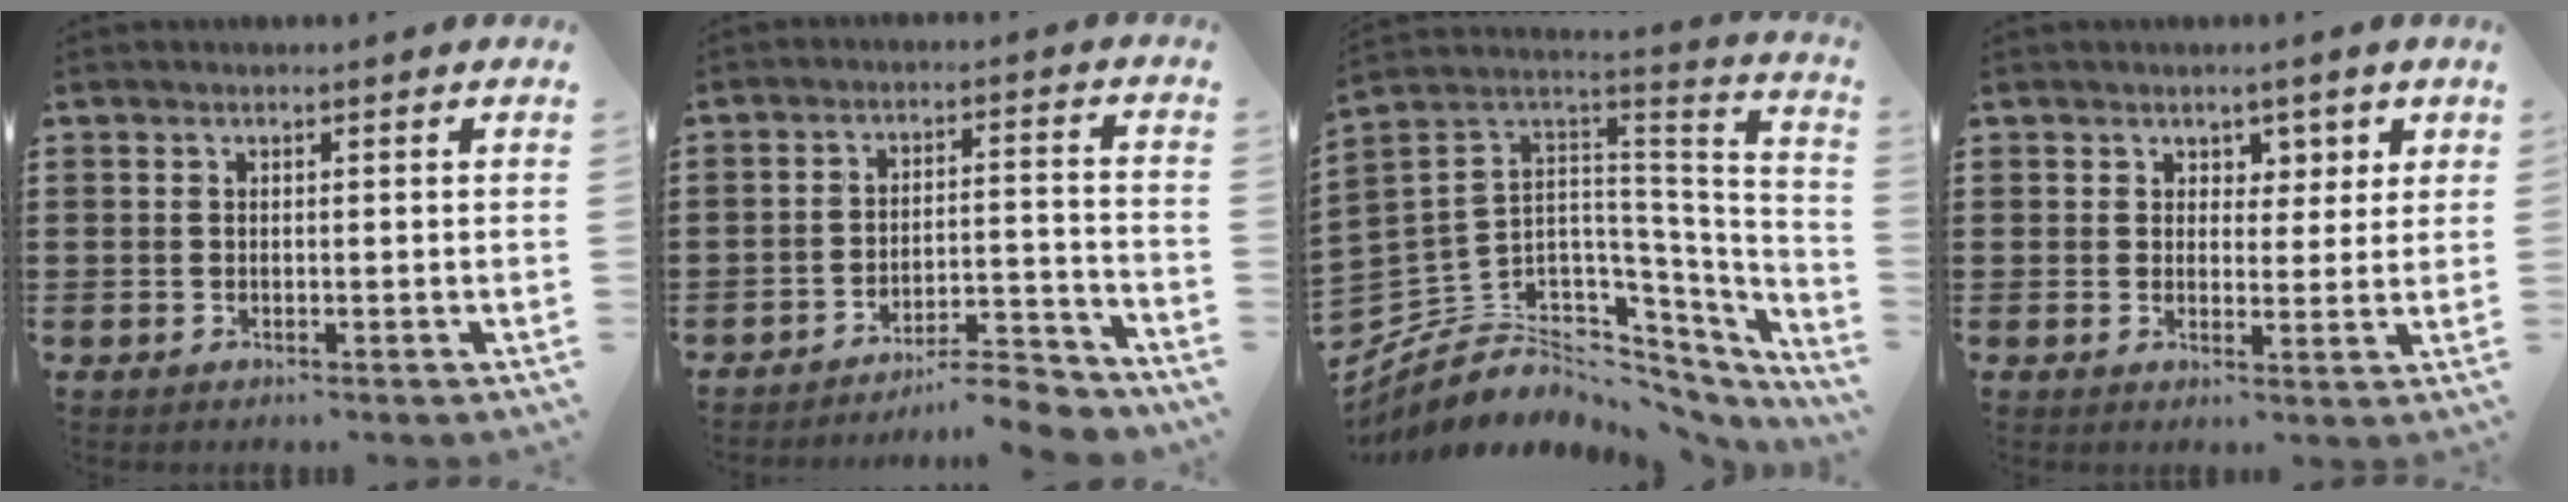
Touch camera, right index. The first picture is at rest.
{"total": 7.0, "force": [-6.6, 0.3, 2.4], "torque": [-0.032, 0.008, -0.127]}
{"total": 4.8, "force": [-0.9, 4.6, 0.8], "torque": [-0.060, -0.041, -0.015]}
{"total": 3.1, "force": [1.8, 2.5, 0.3], "torque": [-0.006, 0.005, 0.028]}